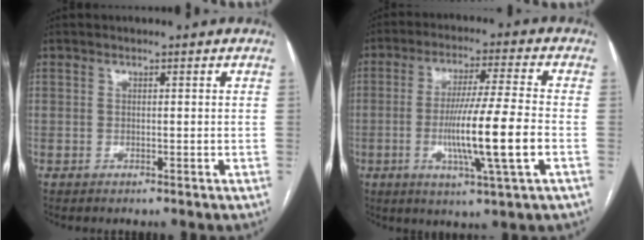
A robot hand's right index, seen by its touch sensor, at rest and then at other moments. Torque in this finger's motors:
{"motor_torque": [2.14, 0.00, 1.01, 0.21]}